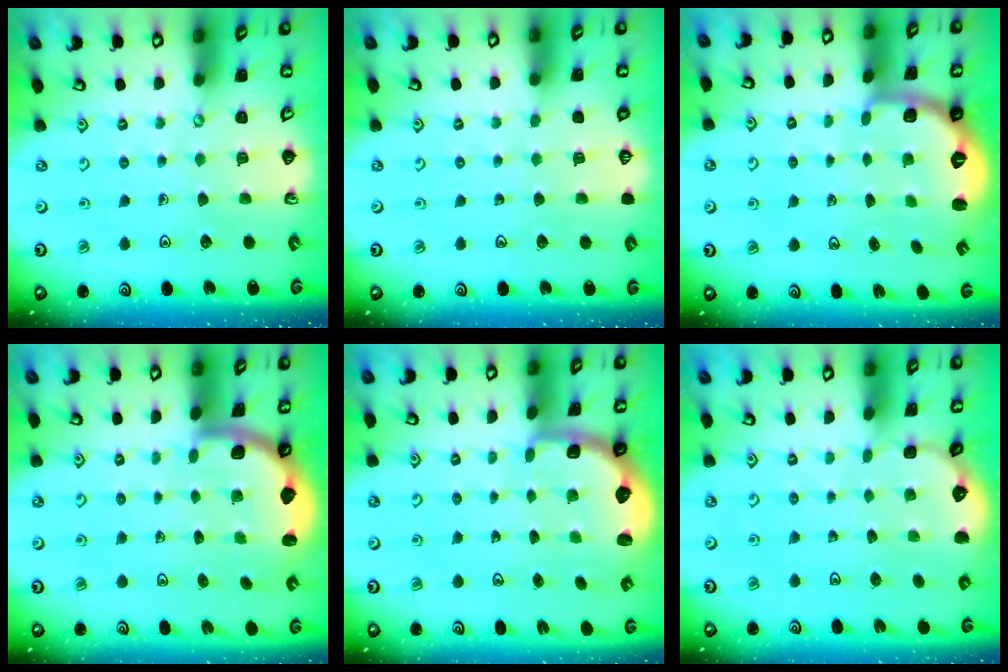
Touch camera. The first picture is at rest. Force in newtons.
{"total": 0.0}
{"total": 2.7, "press": 1.7, "slide": 2.1}
{"total": 2.5, "press": 2.4, "slide": 0.8}
{"total": 2.6, "press": 2.0, "slide": 1.7}
{"total": 1.6, "press": 0.9, "slide": 1.3}